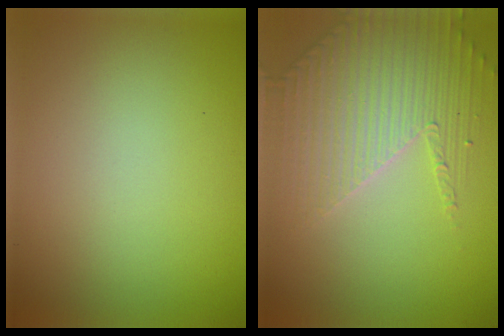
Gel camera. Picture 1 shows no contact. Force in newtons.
{"total": 3.7, "press": 3.7, "slide": 0.7}